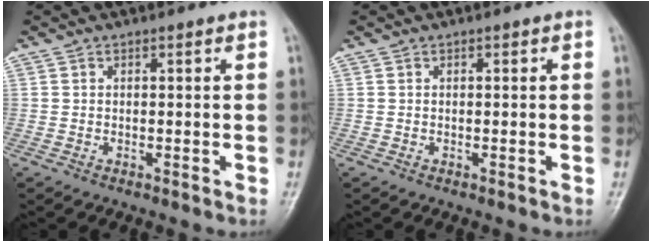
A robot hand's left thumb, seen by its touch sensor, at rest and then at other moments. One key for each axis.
{"total": 0.0}